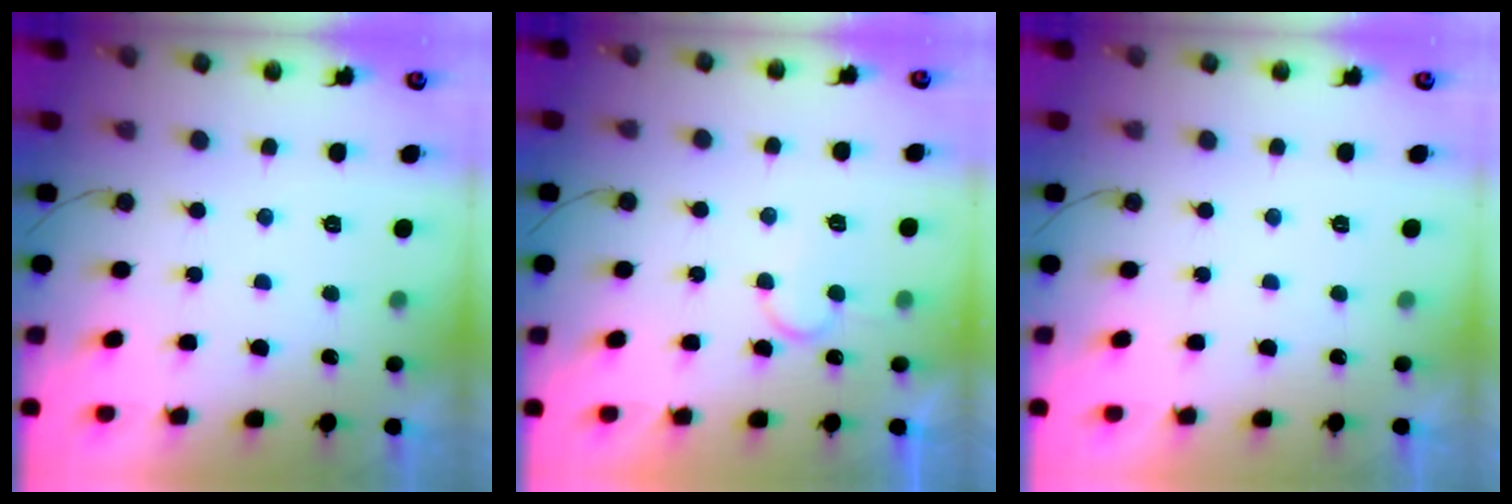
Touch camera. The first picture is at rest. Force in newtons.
{"total": 7.6, "press": 7.5, "slide": 0.8}
{"total": 1.8, "press": 1.8, "slide": 0.1}